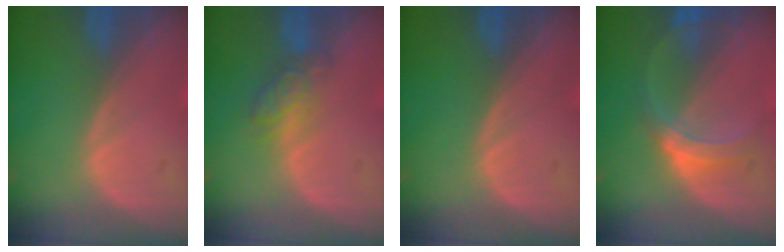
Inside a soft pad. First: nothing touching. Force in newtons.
{"total": 4.1, "press": 4.1, "slide": 0.4}
{"total": 0.0}
{"total": 5.2, "press": 4.8, "slide": 1.9}